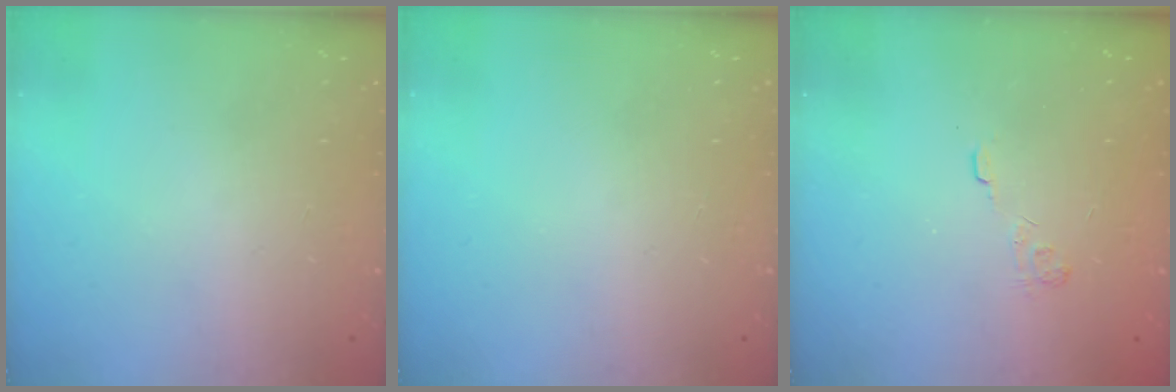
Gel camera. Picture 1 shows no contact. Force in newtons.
{"total": 0.0}
{"total": 2.3, "press": 1.8, "slide": 1.4}